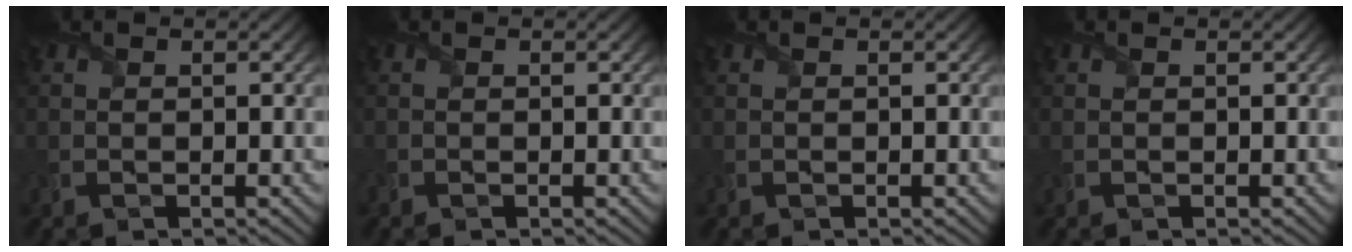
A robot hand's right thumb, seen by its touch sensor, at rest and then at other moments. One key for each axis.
{"total": 0.5, "fx": -0.4, "fy": 0.2, "fz": 0.1, "tx": -0.005, "ty": -0.005, "tz": -0.009}
{"total": 0.0}
{"total": 0.0}